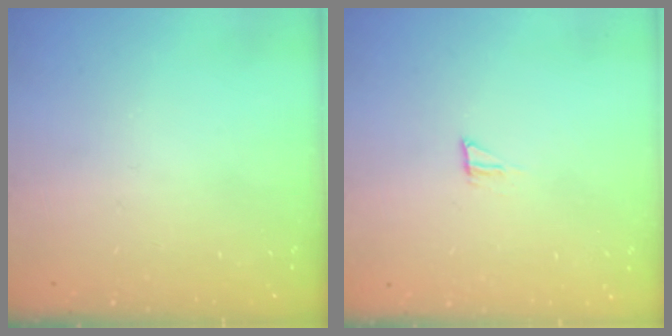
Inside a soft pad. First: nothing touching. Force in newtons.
{"total": 5.1, "press": 5.1, "slide": 0.4}